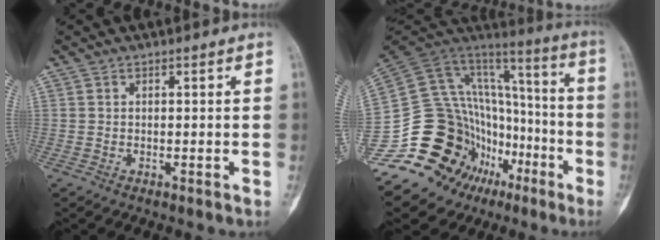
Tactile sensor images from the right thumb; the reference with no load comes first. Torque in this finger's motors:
{"motor_torque": [1.50, 0.20, 1.30, -1.29, 0.14]}